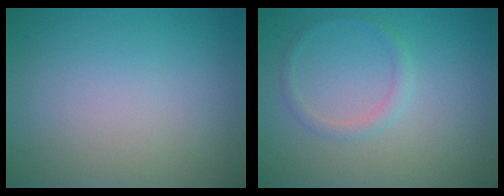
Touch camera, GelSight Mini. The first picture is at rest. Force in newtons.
{"total": 1.3, "press": 1.3, "slide": 0.0}